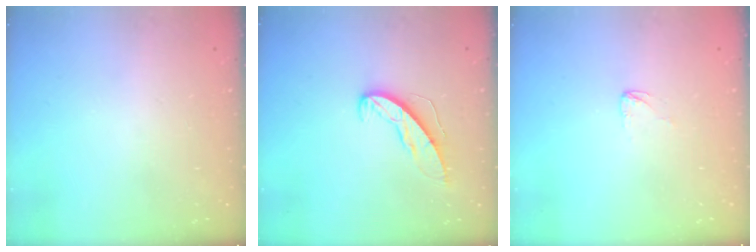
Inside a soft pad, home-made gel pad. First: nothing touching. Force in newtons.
{"total": 6.3, "press": 6.3, "slide": 0.5}
{"total": 2.4, "press": 2.4, "slide": 0.2}